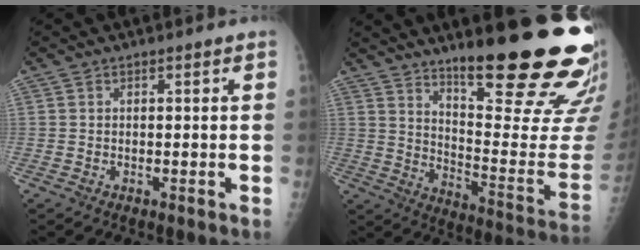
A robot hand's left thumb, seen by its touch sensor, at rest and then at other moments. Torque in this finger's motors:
{"motor_torque": [1.35, 0.82, 1.48, -1.29, 0.14]}